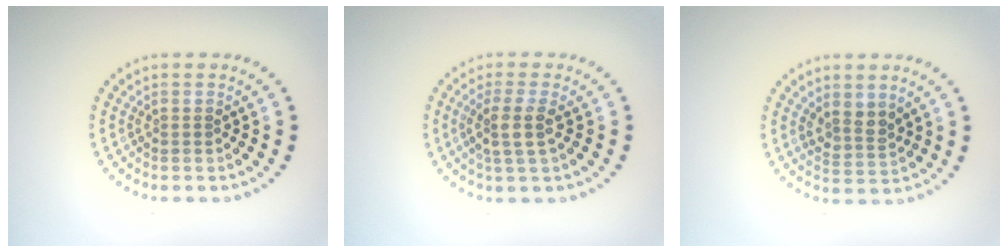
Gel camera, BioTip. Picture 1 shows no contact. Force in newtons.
{"total": 2.4, "press": 2.0, "slide": 1.3}
{"total": 2.2, "press": 1.8, "slide": 1.2}